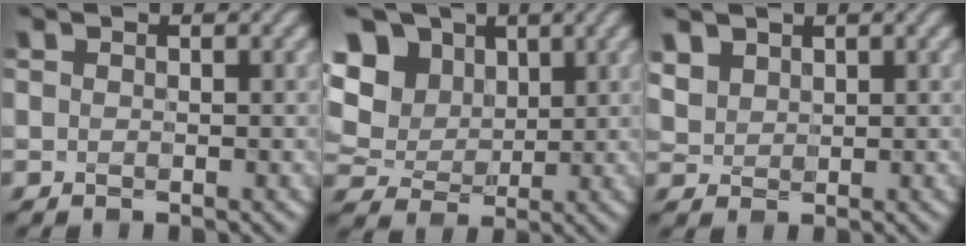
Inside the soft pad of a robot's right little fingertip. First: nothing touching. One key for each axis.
{"total": 10.4, "fx": 4.6, "fy": 8.3, "fz": 4.3, "tx": -0.130, "ty": 0.018, "tz": 0.091}
{"total": 4.5, "fx": 2.3, "fy": 3.5, "fz": 1.8, "tx": -0.082, "ty": 0.022, "tz": 0.050}